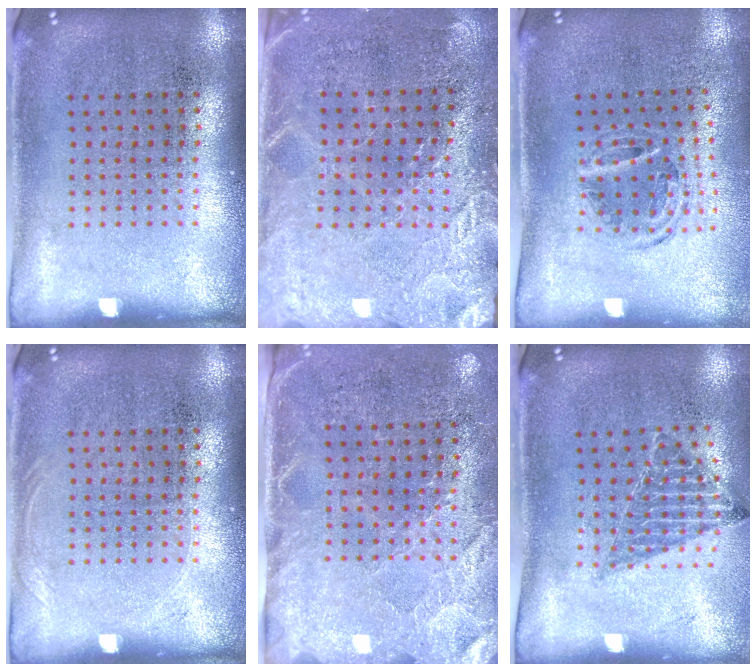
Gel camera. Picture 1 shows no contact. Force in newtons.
{"total": 2.9, "press": 2.7, "slide": 1.0}
{"total": 0.9, "press": 0.9, "slide": 0.1}
{"total": 0.7, "press": 0.6, "slide": 0.2}
{"total": 2.8, "press": 2.4, "slide": 1.3}
{"total": 1.0, "press": 0.9, "slide": 0.4}